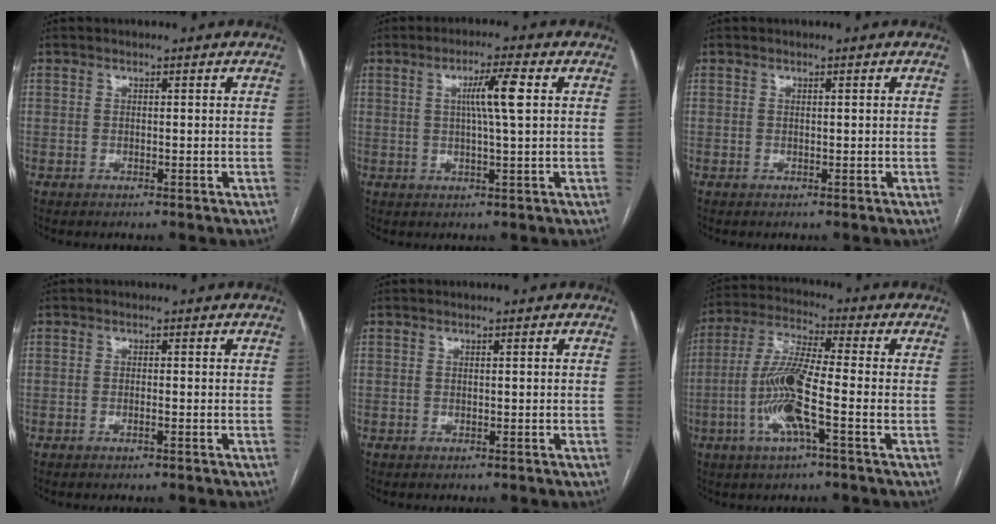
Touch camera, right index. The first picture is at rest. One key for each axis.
{"total": 5.8, "fx": 1.2, "fy": -0.4, "fz": 5.6, "tx": -0.098, "ty": 0.003, "tz": 0.022}
{"total": 0.0}
{"total": 0.6, "fx": -0.3, "fy": -0.1, "fz": 0.5, "tx": -0.012, "ty": 0.000, "tz": -0.004}
{"total": 0.0}
{"total": 10.9, "fx": -2.8, "fy": 0.5, "fz": 10.5, "tx": -0.218, "ty": -0.004, "tz": -0.063}